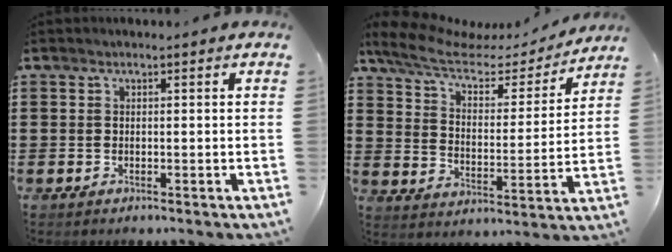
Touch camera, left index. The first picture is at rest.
{"total": 7.8, "force": [5.7, 3.2, 4.2], "torque": [-0.107, -0.020, 0.098]}